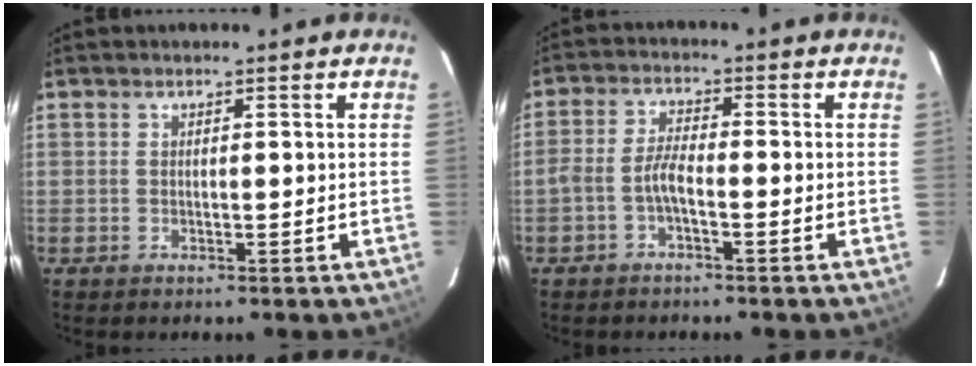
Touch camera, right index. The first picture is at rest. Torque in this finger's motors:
{"motor_torque": [0.59, -0.49, 0.38, 0.11]}